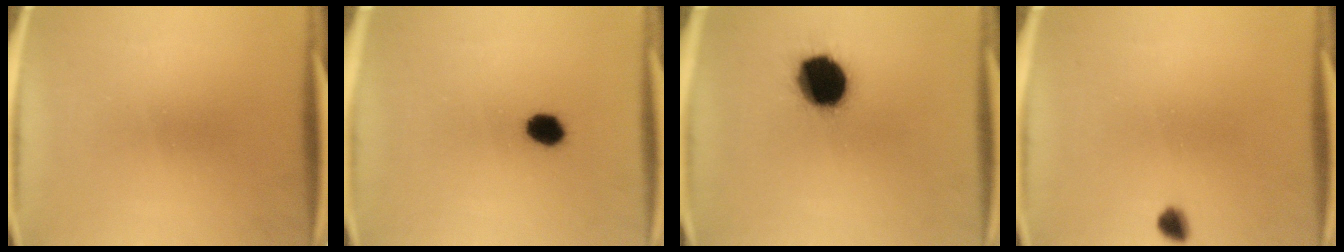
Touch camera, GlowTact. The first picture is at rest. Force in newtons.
{"total": 4.4}
{"total": 16.1}
{"total": 2.4}